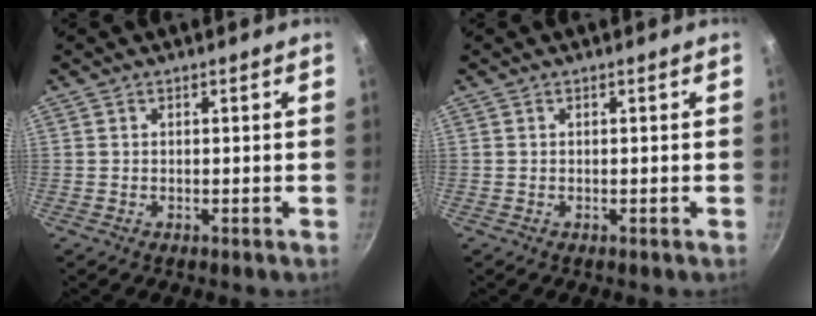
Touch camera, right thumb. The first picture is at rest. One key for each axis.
{"total": 0.0}